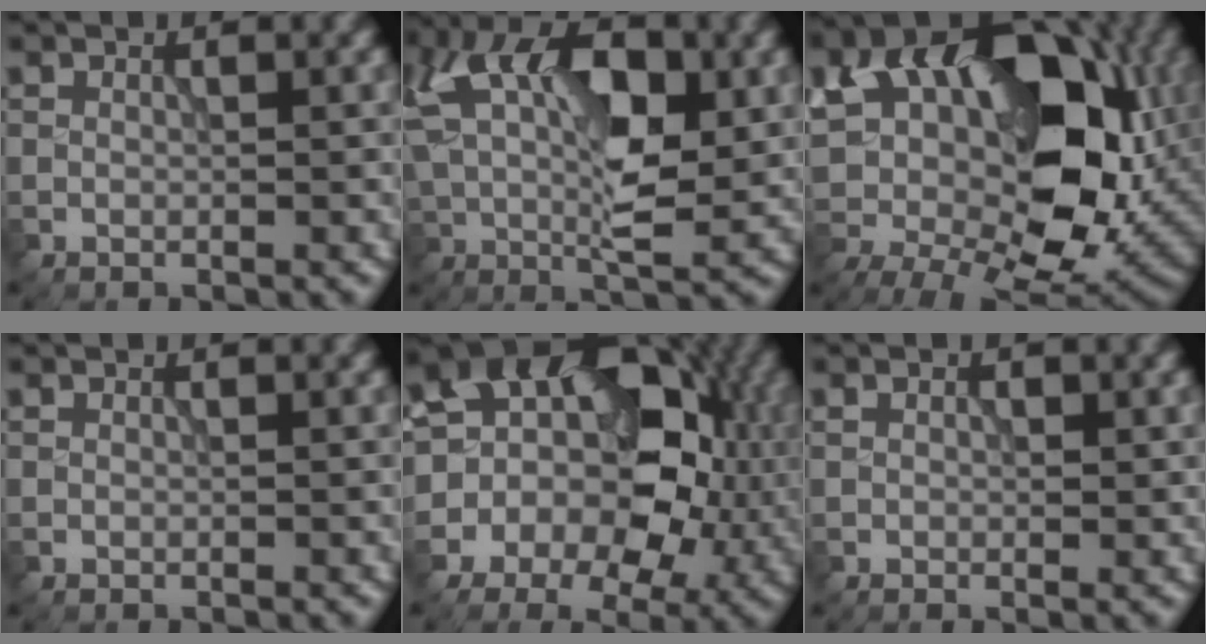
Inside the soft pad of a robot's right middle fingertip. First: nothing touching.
{"total": 11.2, "force": [2.0, 5.8, 9.4], "torque": [-0.173, 0.005, 0.028]}
{"total": 16.4, "force": [2.4, 11.1, 11.9], "torque": [-0.182, 0.002, 0.045]}
{"total": 0.0}
{"total": 15.1, "force": [1.4, 11.8, 9.4], "torque": [-0.142, 0.019, 0.011]}
{"total": 1.1, "force": [0.2, 0.7, 0.9], "torque": [-0.014, 0.000, 0.004]}